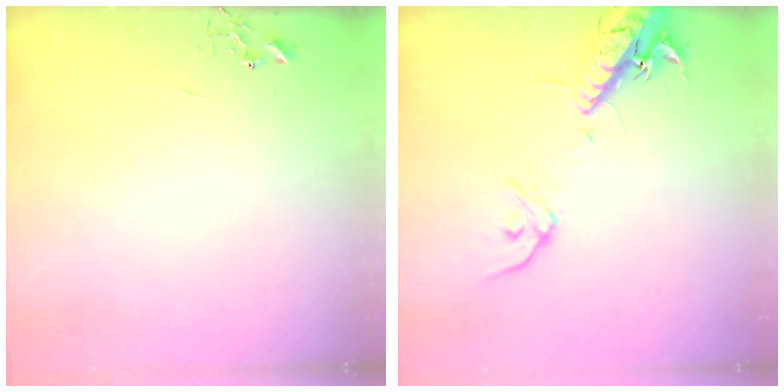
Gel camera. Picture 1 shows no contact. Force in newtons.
{"total": 17.2, "press": 16.9, "slide": 3.1}